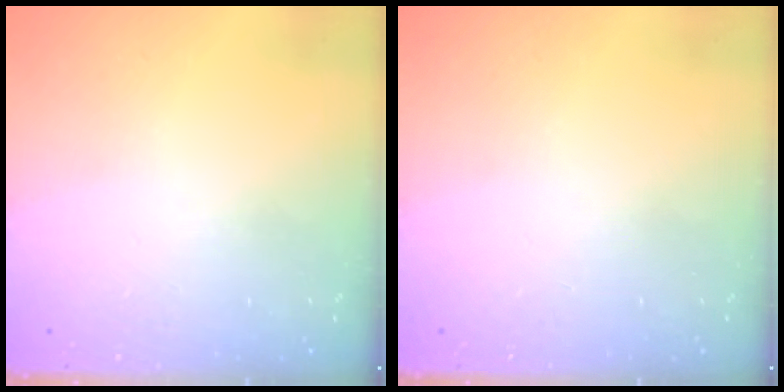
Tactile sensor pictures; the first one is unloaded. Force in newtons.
{"total": 0.0}